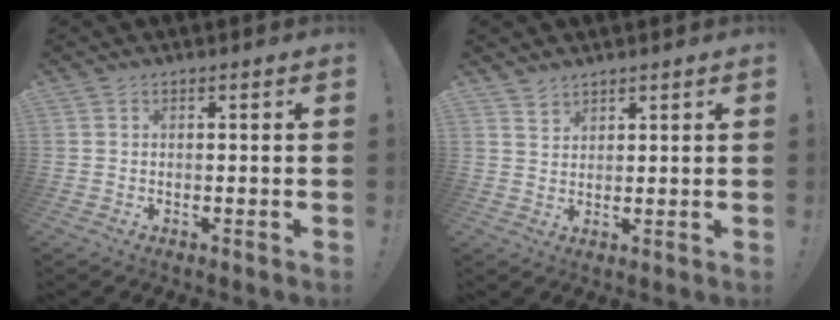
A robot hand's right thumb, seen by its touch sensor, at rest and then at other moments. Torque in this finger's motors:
{"motor_torque": [-0.05, -0.04, -0.08, 0.00, 0.10]}